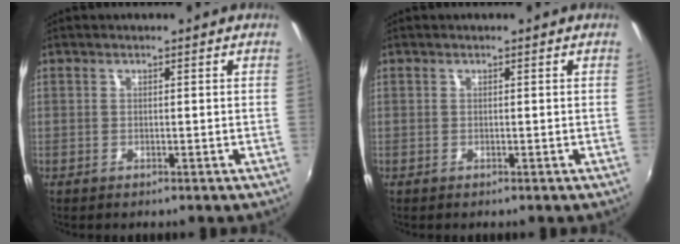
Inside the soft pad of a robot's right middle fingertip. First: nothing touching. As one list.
[{"total": 0.0}]